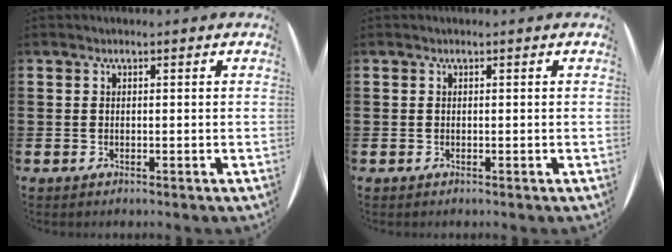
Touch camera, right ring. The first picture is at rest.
{"total": 0.0}